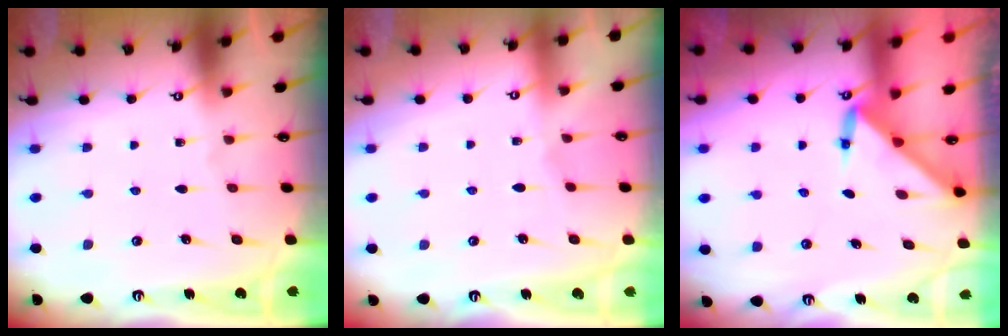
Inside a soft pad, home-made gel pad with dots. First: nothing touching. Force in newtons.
{"total": 2.4, "press": 2.4, "slide": 0.5}
{"total": 3.0, "press": 3.0, "slide": 0.3}